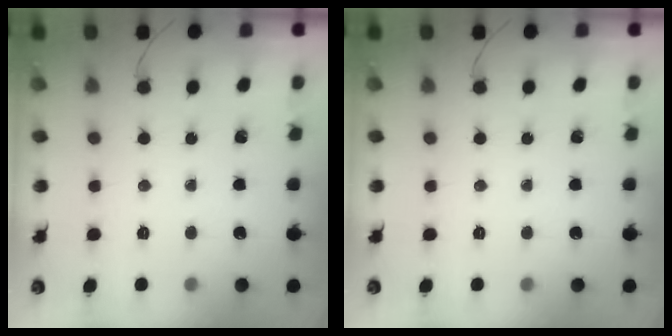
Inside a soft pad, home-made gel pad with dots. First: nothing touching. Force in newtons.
{"total": 0.0}